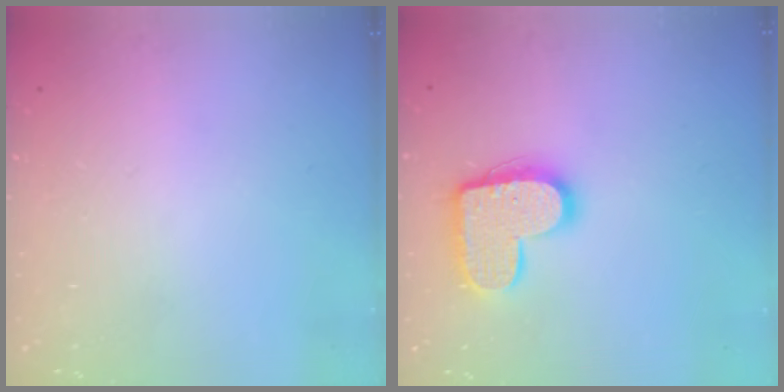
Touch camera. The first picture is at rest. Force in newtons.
{"total": 14.6, "press": 14.6, "slide": 0.8}